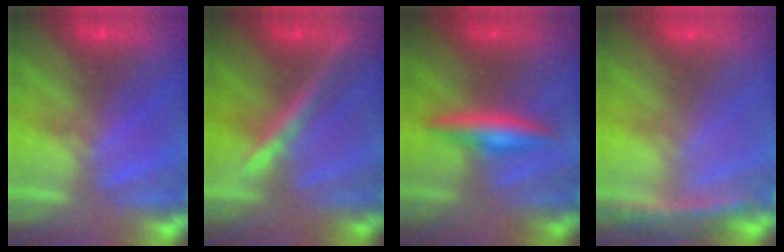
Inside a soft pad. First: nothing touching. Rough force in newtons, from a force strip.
{"total": 2.4}
{"total": 2.7}
{"total": 8.5}